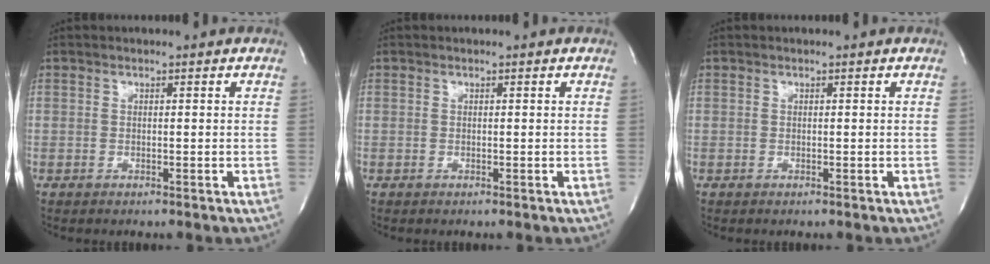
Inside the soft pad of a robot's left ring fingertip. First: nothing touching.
{"total": 0.0}
{"total": 0.0}